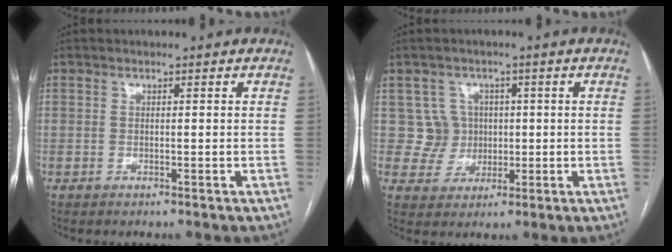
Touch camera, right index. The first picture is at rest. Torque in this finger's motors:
{"motor_torque": [-0.03, 0.20, -0.12, -0.03]}